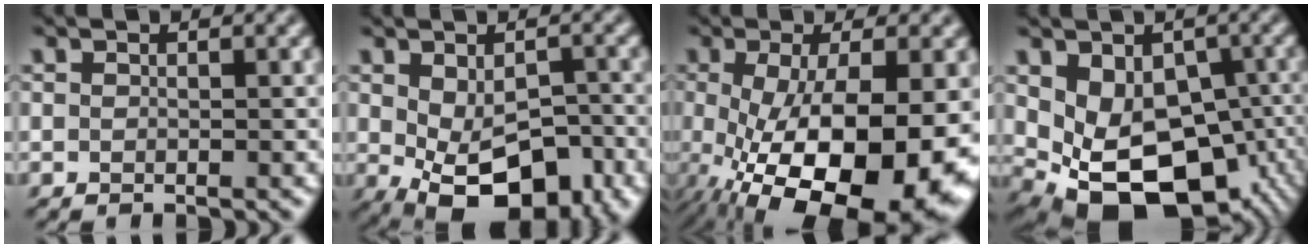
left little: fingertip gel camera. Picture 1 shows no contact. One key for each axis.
{"total": 8.6, "fx": -2.8, "fy": 4.7, "fz": 6.6, "tx": -0.120, "ty": -0.025, "tz": -0.032}
{"total": 15.8, "fx": -4.8, "fy": 6.2, "fz": 13.7, "tx": -0.221, "ty": -0.038, "tz": -0.057}
{"total": 12.8, "fx": -3.6, "fy": 8.7, "fz": 8.7, "tx": -0.120, "ty": -0.027, "tz": -0.034}